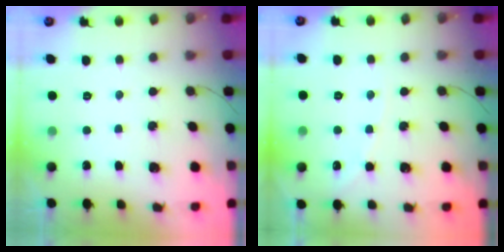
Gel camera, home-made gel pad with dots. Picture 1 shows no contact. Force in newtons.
{"total": 3.2, "press": 3.1, "slide": 0.5}